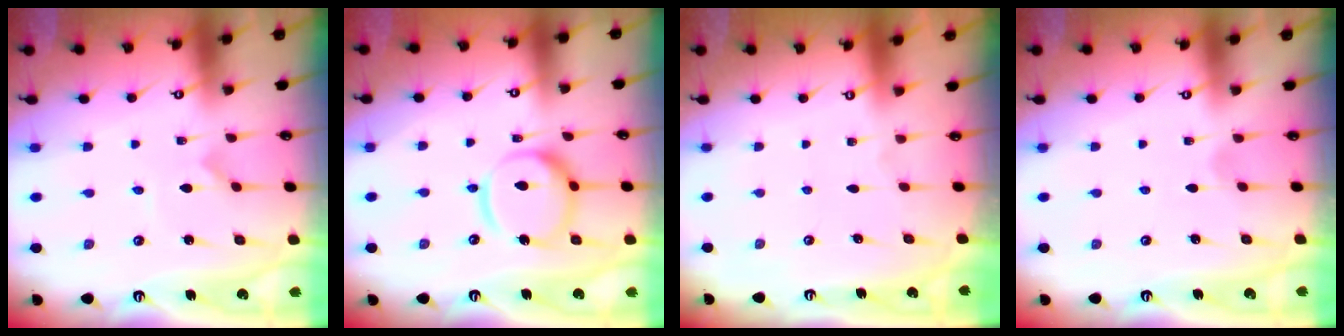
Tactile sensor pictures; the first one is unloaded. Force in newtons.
{"total": 14.5, "press": 14.5, "slide": 1.4}
{"total": 0.0}
{"total": 0.9, "press": 0.9, "slide": 0.2}